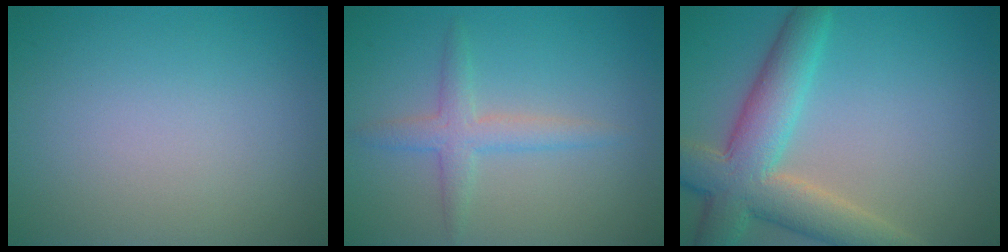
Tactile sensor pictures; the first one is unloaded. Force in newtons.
{"total": 2.6, "press": 2.6, "slide": 0.1}
{"total": 7.7, "press": 7.7, "slide": 0.8}